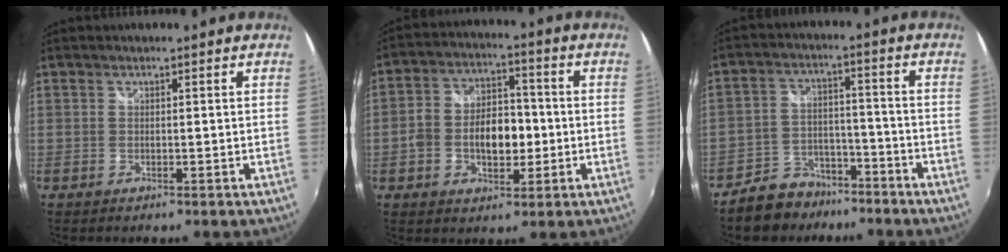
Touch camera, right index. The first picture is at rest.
{"total": 10.4, "force": [-2.2, 6.1, 8.1], "torque": [-0.153, 0.013, -0.036]}
{"total": 9.8, "force": [-7.7, 5.6, 2.5], "torque": [-0.065, 0.020, -0.113]}